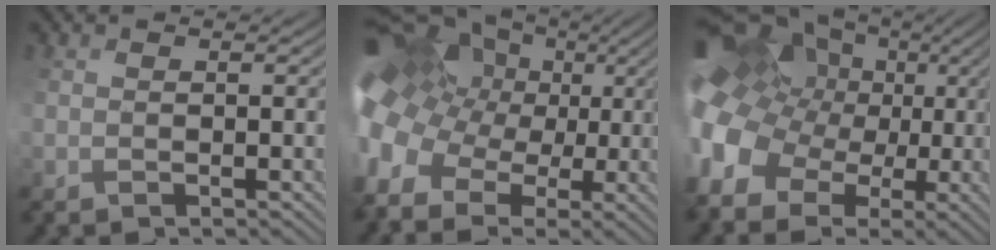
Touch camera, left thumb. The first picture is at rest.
{"total": 14.7, "force": [2.4, 10.8, 9.7], "torque": [-0.236, 0.024, 0.051]}
{"total": 14.6, "force": [1.5, 11.6, 8.8], "torque": [-0.225, 0.011, 0.035]}